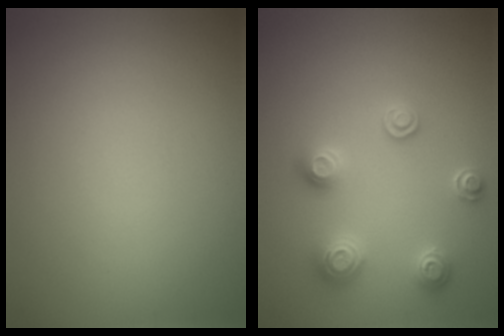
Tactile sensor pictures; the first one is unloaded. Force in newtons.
{"total": 2.8, "press": 2.8, "slide": 0.5}